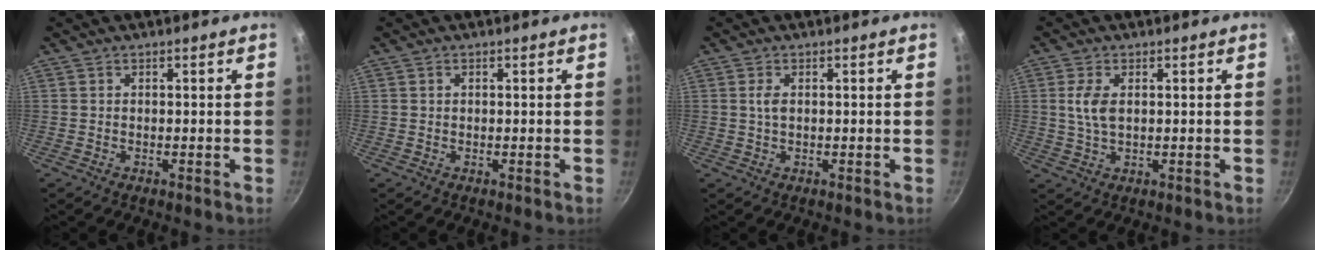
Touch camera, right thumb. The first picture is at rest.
{"total": 0.6, "force": [0.2, 0.5, 0.3], "torque": [-0.004, 0.004, 0.003]}
{"total": 1.9, "force": [0.3, 1.0, 1.6], "torque": [-0.031, 0.001, 0.006]}
{"total": 4.8, "force": [0.9, 2.6, 4.0], "torque": [-0.083, 0.000, 0.017]}